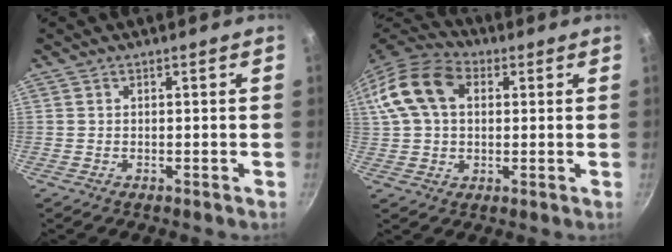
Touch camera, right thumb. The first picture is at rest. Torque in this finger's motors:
{"motor_torque": [0.31, 2.33, 0.69, -0.65, 0.20]}